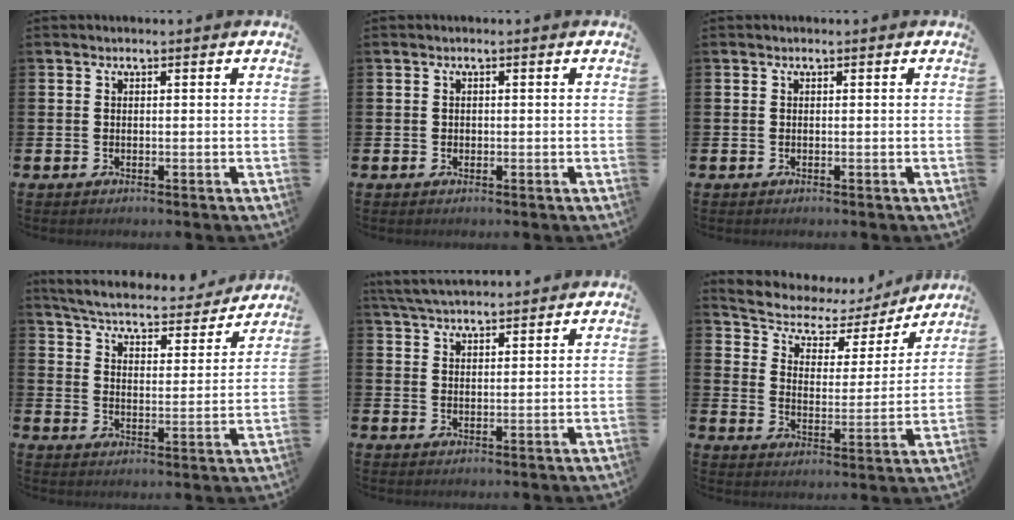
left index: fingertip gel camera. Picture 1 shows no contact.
{"total": 0.6, "force": [0.1, 0.5, 0.1], "torque": [0.001, 0.004, -0.001]}
{"total": 0.0}
{"total": 5.4, "force": [5.2, 0.8, 1.2], "torque": [-0.048, -0.044, 0.085]}
{"total": 4.5, "force": [4.4, 0.6, 0.9], "torque": [-0.027, -0.018, 0.080]}
{"total": 5.6, "force": [4.7, 2.8, 1.4], "torque": [-0.055, -0.036, 0.073]}